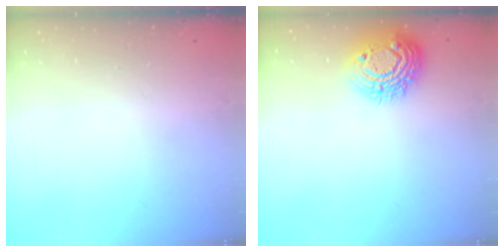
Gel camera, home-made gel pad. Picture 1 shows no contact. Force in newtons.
{"total": 13.0, "press": 13.0, "slide": 1.0}